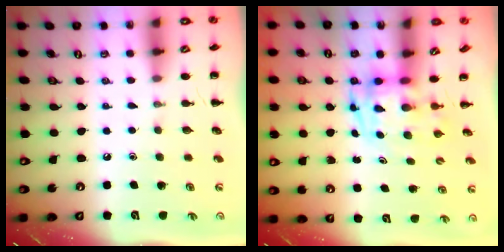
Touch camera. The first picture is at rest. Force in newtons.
{"total": 3.4, "press": 3.3, "slide": 0.7}